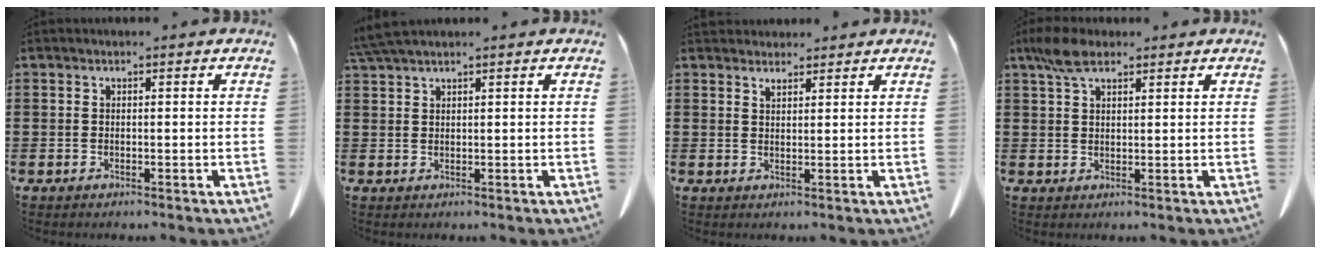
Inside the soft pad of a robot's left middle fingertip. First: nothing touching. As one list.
[{"total": 3.1, "force": [2.5, 0.1, 1.7], "torque": [-0.040, -0.001, 0.050]}, {"total": 1.8, "force": [1.7, 0.4, 0.3], "torque": [-0.010, -0.001, 0.034]}, {"total": 4.9, "force": [3.1, 1.9, 3.3], "torque": [-0.073, 0.006, 0.059]}]